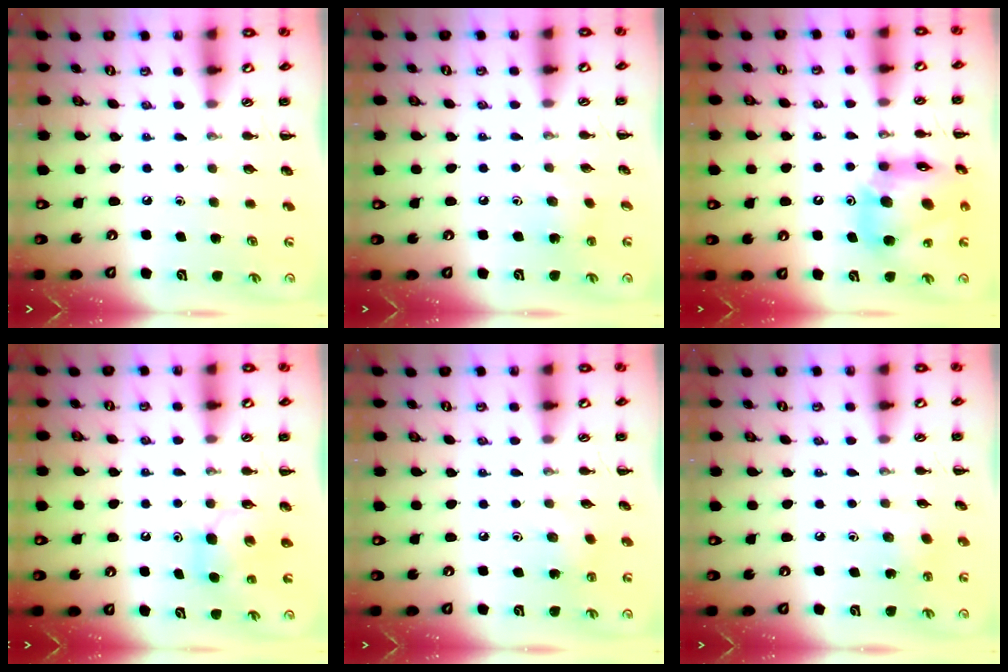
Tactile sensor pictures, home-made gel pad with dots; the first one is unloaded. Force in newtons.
{"total": 4.9, "press": 4.8, "slide": 1.1}
{"total": 17.3, "press": 16.7, "slide": 4.5}
{"total": 5.8, "press": 5.7, "slide": 1.1}
{"total": 2.0, "press": 1.9, "slide": 0.6}
{"total": 3.0, "press": 2.8, "slide": 0.9}